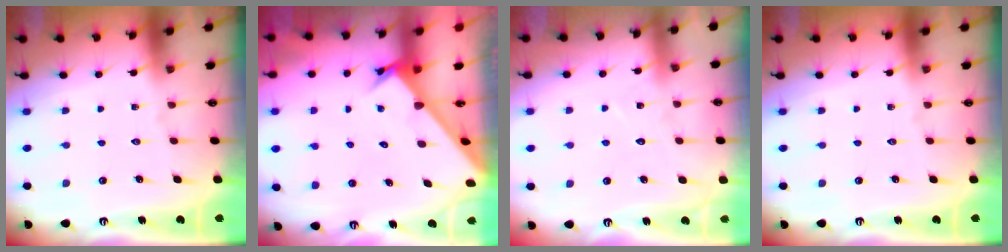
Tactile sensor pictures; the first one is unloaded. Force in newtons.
{"total": 2.6, "press": 2.6, "slide": 0.3}
{"total": 7.7, "press": 7.7, "slide": 0.6}
{"total": 0.0}